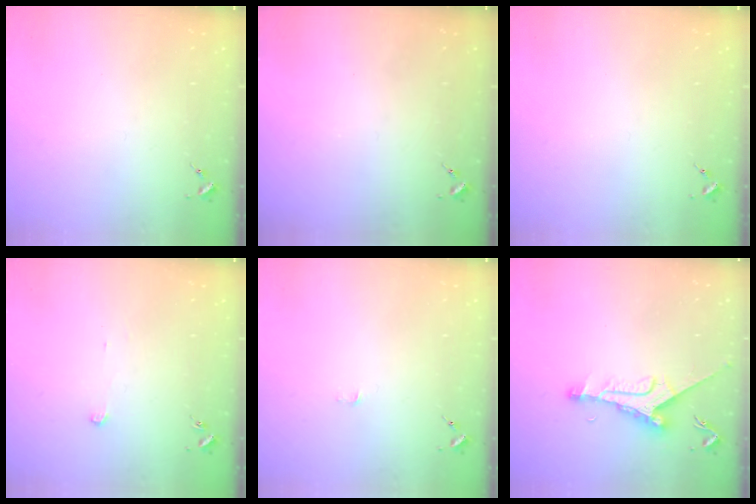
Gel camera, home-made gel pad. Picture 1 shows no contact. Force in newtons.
{"total": 0.0}
{"total": 0.0}
{"total": 2.5, "press": 2.5, "slide": 0.1}
{"total": 2.3, "press": 2.3, "slide": 0.3}
{"total": 9.9, "press": 9.9, "slide": 0.6}